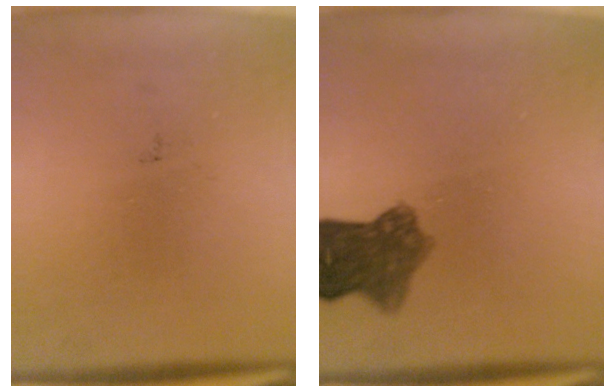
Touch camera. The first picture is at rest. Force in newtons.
{"total": 7.2}